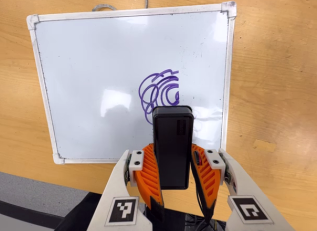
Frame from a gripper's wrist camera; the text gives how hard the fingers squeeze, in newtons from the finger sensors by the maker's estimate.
{"total": 8.6, "left": 6.7, "right": 10.6}